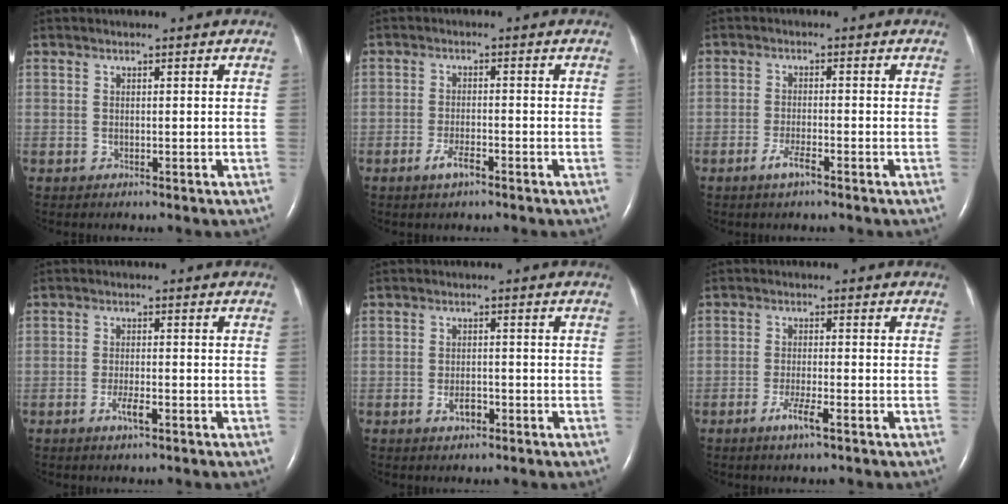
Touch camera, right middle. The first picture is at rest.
{"total": 2.8, "force": [-1.8, 0.6, 2.1], "torque": [-0.044, -0.001, -0.036]}
{"total": 2.6, "force": [-1.7, 0.2, 2.0], "torque": [-0.043, -0.002, -0.035]}
{"total": 2.7, "force": [-1.4, 0.4, 2.3], "torque": [-0.047, -0.002, -0.026]}
{"total": 2.4, "force": [-1.3, 1.2, 1.7], "torque": [-0.034, 0.002, -0.021]}
{"total": 3.4, "force": [-1.9, 0.1, 2.7], "torque": [-0.056, -0.005, -0.038]}